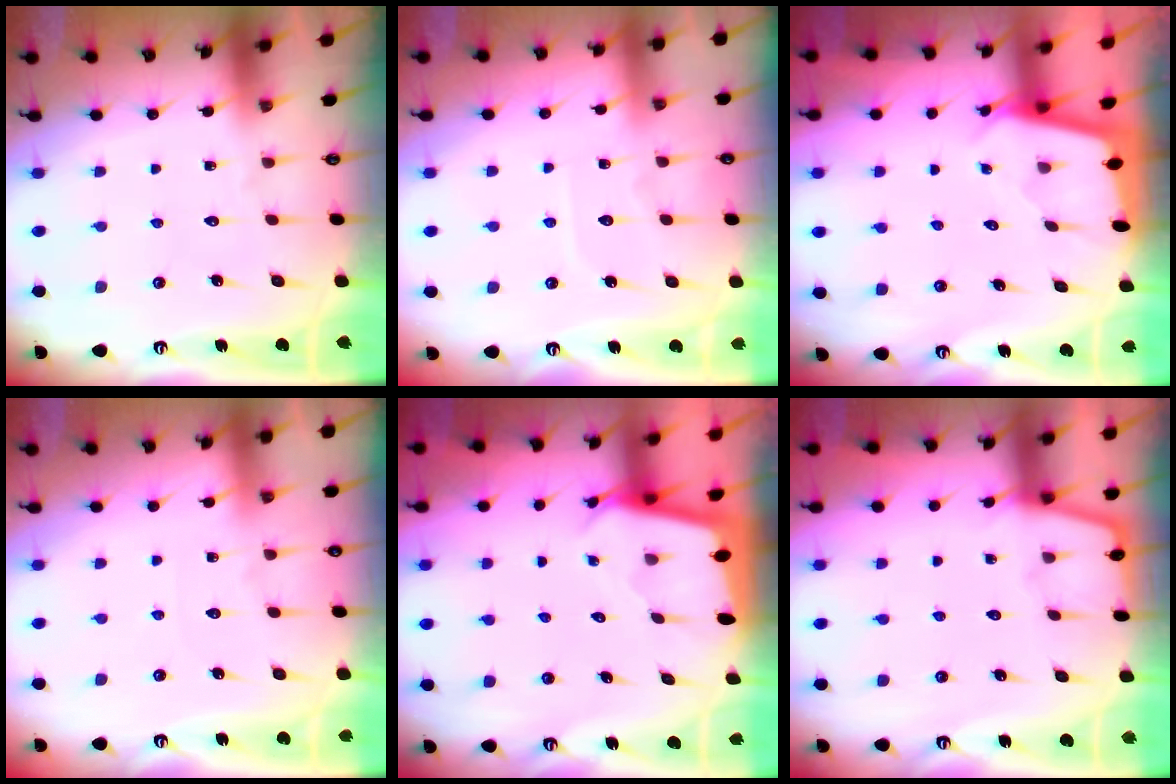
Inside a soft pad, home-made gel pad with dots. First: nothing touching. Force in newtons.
{"total": 3.7, "press": 3.7, "slide": 0.2}
{"total": 1.9, "press": 1.9, "slide": 0.2}
{"total": 2.5, "press": 2.5, "slide": 0.5}
{"total": 2.3, "press": 2.3, "slide": 0.1}
{"total": 2.7, "press": 2.6, "slide": 0.4}